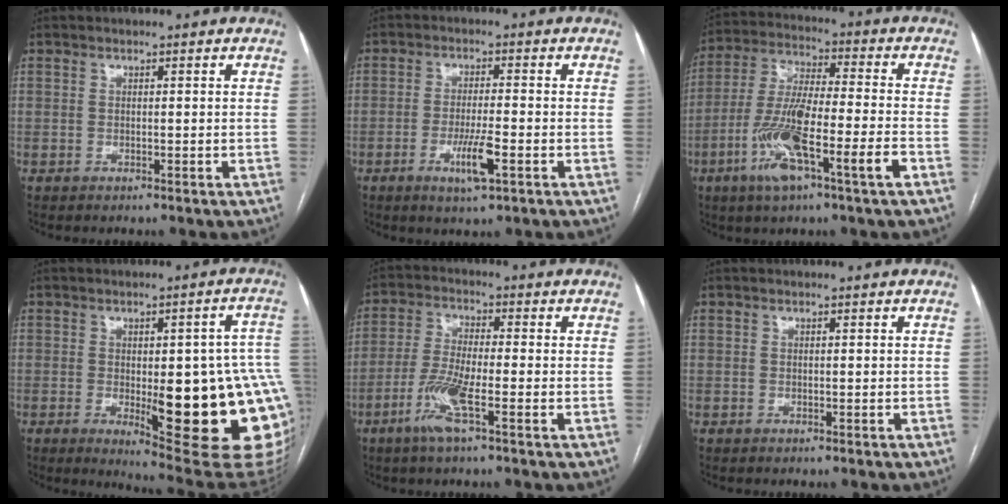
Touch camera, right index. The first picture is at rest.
{"total": 5.7, "force": [-2.3, 0.5, 5.2], "torque": [-0.098, -0.008, -0.041]}
{"total": 14.0, "force": [-5.8, 1.0, 12.6], "torque": [-0.251, -0.005, -0.106]}
{"total": 22.3, "force": [-3.7, 5.0, 21.5], "torque": [-0.177, 0.003, -0.024]}
{"total": 7.5, "force": [-3.2, 0.6, 6.8], "torque": [-0.145, -0.011, -0.067]}
{"total": 0.0}